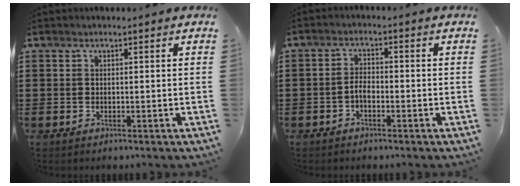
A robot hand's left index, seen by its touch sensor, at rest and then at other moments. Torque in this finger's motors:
{"motor_torque": [0.11, 0.11, 0.07, 0.05]}